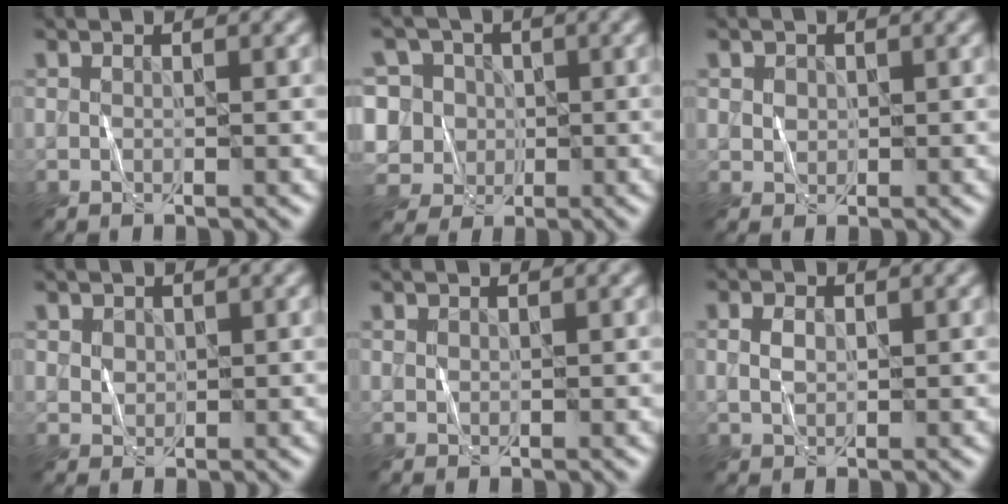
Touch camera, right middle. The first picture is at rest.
{"total": 8.6, "force": [1.7, 7.8, 3.4], "torque": [-0.072, 0.034, -0.005]}
{"total": 1.2, "force": [0.7, 1.0, 0.2], "torque": [0.000, -0.004, 0.016]}
{"total": 1.5, "force": [0.9, 1.1, 0.3], "torque": [-0.007, -0.004, 0.027]}
{"total": 0.6, "force": [0.5, 0.3, -0.1], "torque": [0.002, -0.001, 0.009]}
{"total": 1.6, "force": [0.5, 1.1, 1.0], "torque": [-0.022, 0.004, 0.007]}